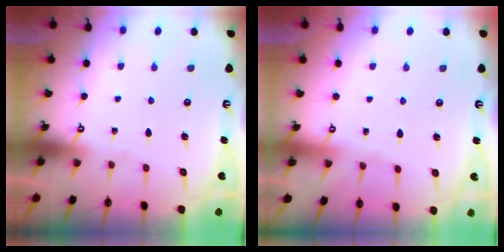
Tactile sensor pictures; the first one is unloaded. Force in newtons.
{"total": 1.9, "press": 1.8, "slide": 0.5}